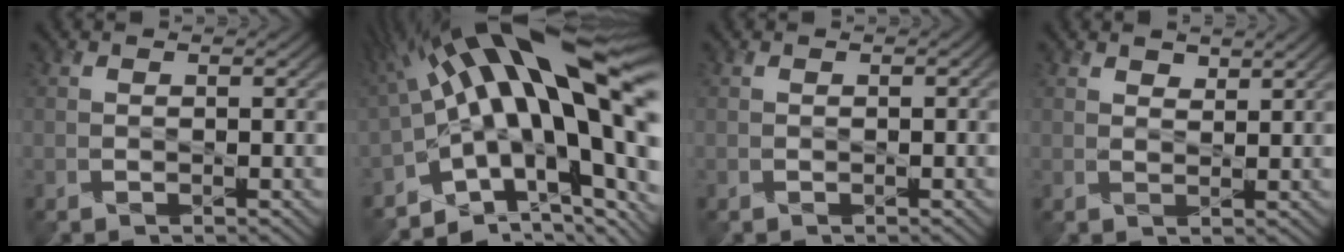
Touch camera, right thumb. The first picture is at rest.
{"total": 20.2, "force": [1.5, 9.0, 18.0], "torque": [-0.282, -0.003, 0.027]}
{"total": 0.0}
{"total": 1.6, "force": [1.4, 0.5, 0.7], "torque": [-0.017, -0.003, 0.029]}